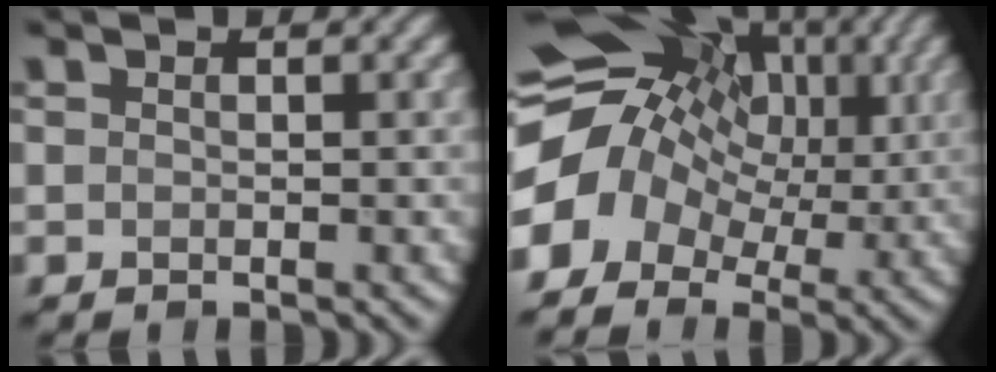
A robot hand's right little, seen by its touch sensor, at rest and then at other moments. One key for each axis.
{"total": 14.2, "fx": 2.2, "fy": 11.0, "fz": 8.6, "tx": -0.155, "ty": 0.011, "tz": 0.023}